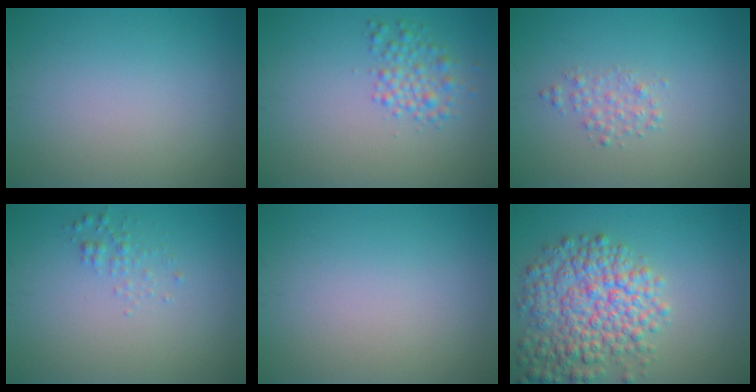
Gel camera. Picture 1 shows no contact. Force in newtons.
{"total": 2.3, "press": 2.3, "slide": 0.1}
{"total": 1.4, "press": 1.4, "slide": 0.0}
{"total": 1.1, "press": 1.1, "slide": 0.0}
{"total": 0.0}
{"total": 7.3, "press": 7.3, "slide": 0.3}